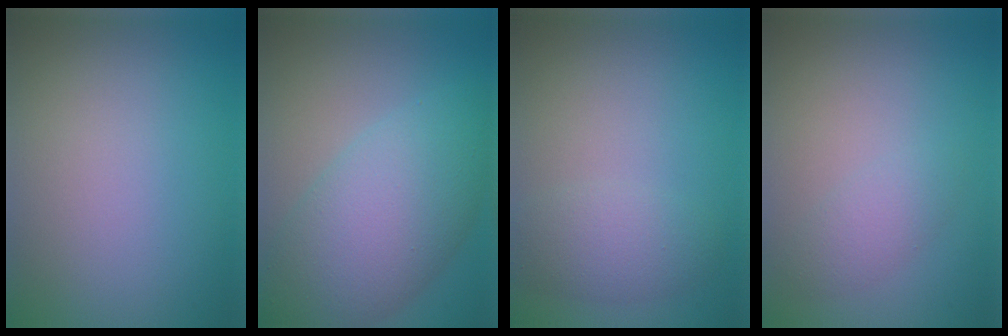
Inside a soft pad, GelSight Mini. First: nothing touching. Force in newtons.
{"total": 9.1, "press": 9.1, "slide": 0.1}
{"total": 2.9, "press": 2.9, "slide": 0.1}
{"total": 1.8, "press": 1.8, "slide": 0.1}